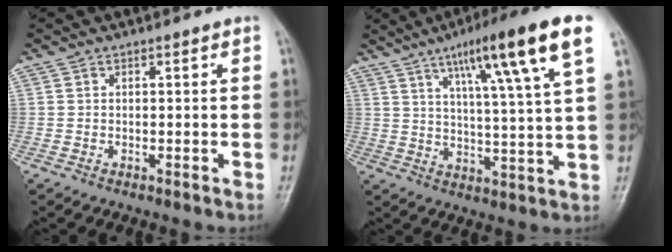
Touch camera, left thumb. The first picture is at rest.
{"total": 17.8, "force": [8.8, 1.8, 15.3], "torque": [-0.230, -0.019, 0.132]}